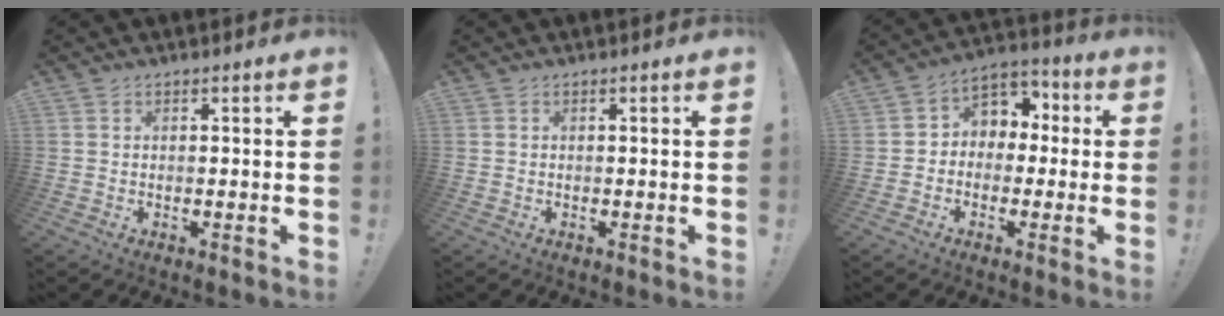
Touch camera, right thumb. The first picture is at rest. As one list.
[{"total": 0.0}, {"total": 6.4, "force": [-0.6, 6.1, 2.0], "torque": [-0.020, 0.003, -0.004]}]